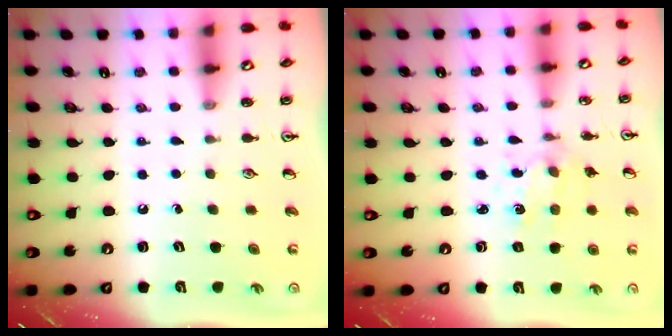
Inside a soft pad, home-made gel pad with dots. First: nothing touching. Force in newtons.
{"total": 1.8, "press": 1.8, "slide": 0.3}